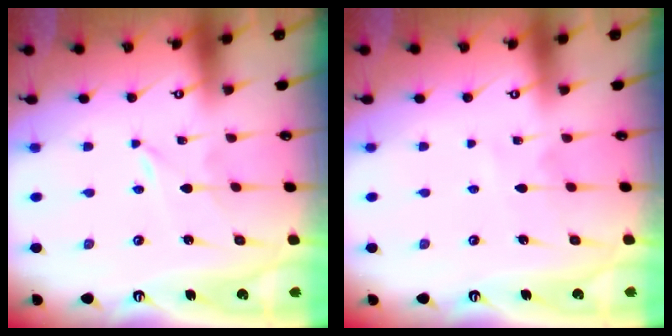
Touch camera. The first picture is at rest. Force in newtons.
{"total": 3.8, "press": 3.8, "slide": 0.4}